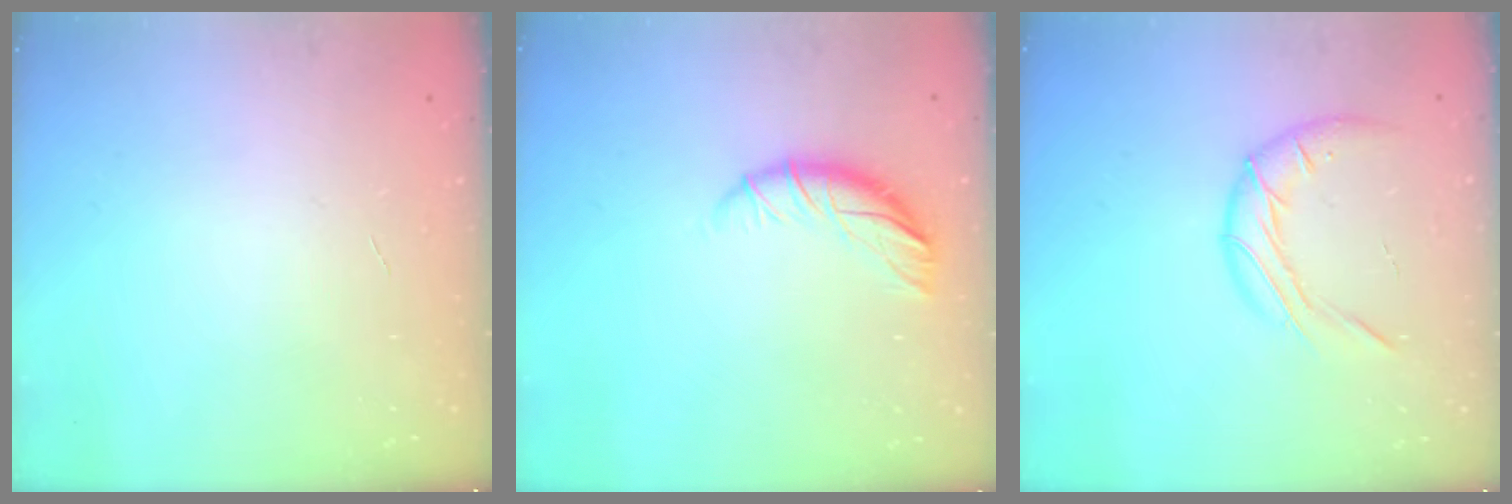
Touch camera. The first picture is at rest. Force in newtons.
{"total": 9.4, "press": 9.4, "slide": 1.1}
{"total": 12.6, "press": 12.5, "slide": 1.5}